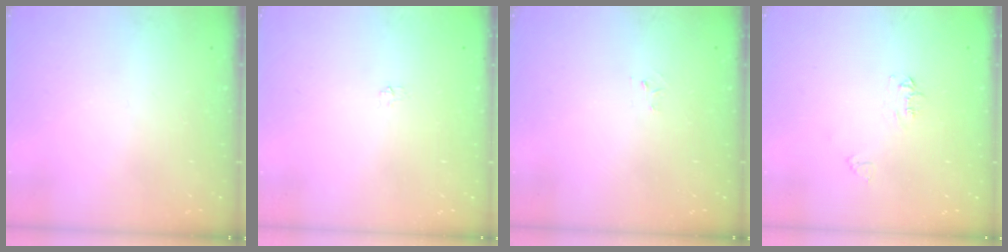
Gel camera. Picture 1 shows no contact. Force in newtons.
{"total": 3.1, "press": 3.0, "slide": 0.4}
{"total": 2.6, "press": 2.6, "slide": 0.4}
{"total": 5.0, "press": 5.0, "slide": 0.6}